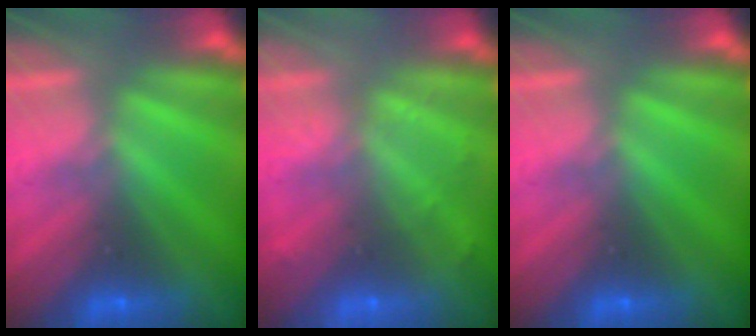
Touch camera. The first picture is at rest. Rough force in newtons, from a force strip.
{"total": 2.1}
{"total": 0.0}